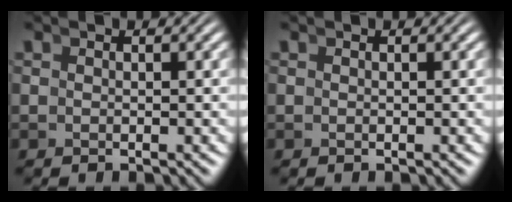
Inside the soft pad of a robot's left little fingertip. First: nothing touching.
{"total": 0.0}